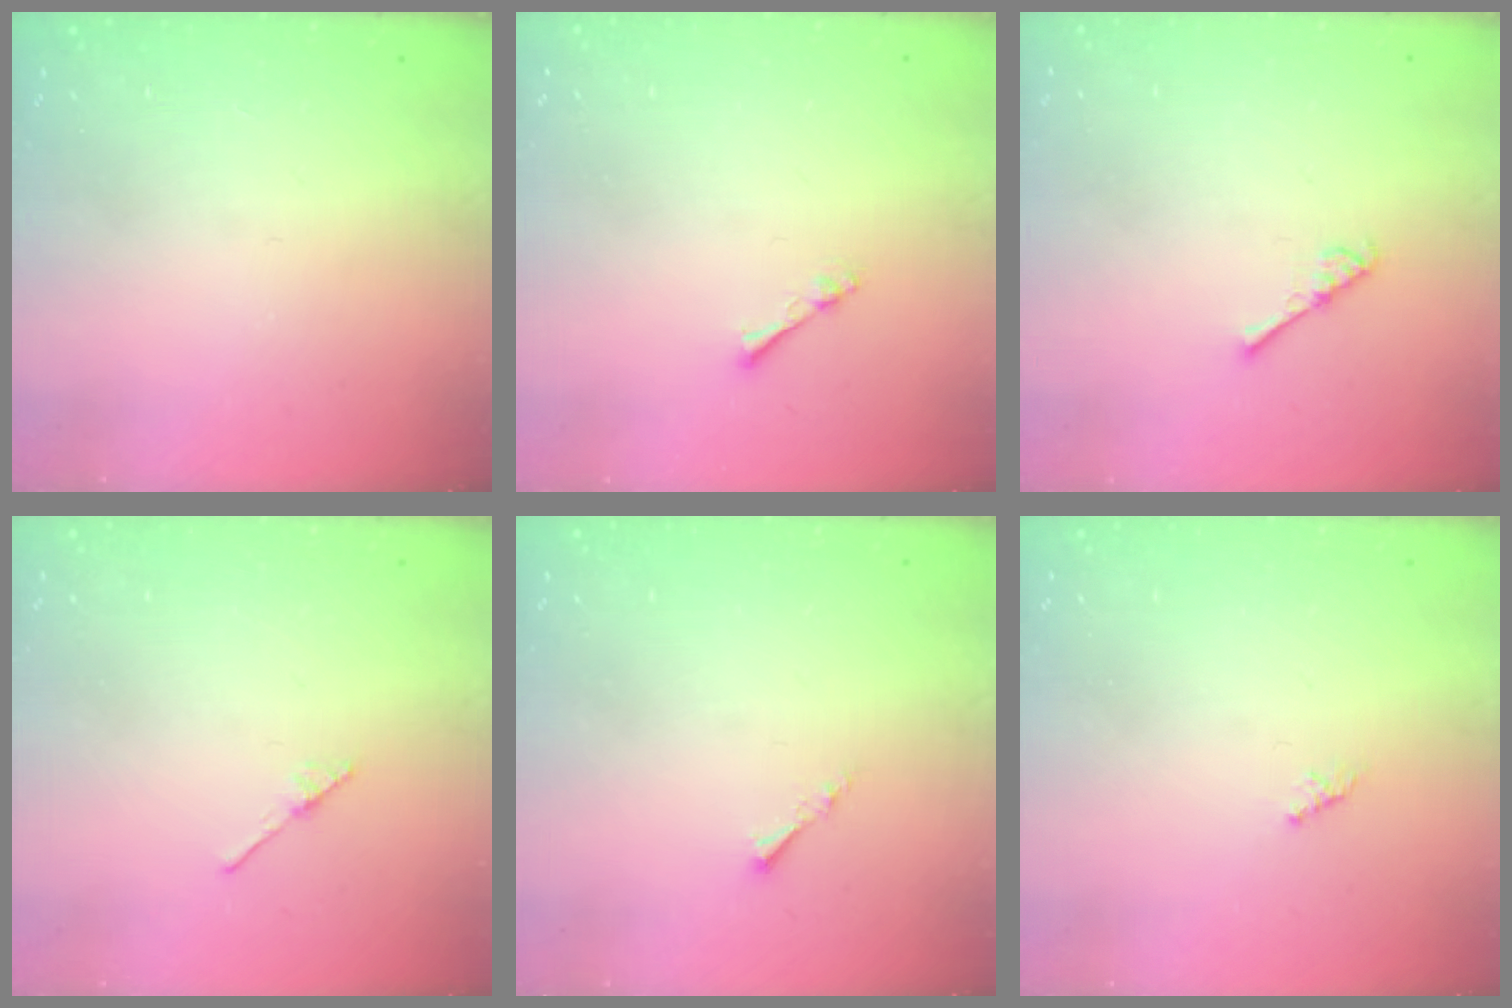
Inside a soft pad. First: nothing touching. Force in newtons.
{"total": 1.1, "press": 1.1, "slide": 0.2}
{"total": 2.6, "press": 2.6, "slide": 0.5}
{"total": 1.9, "press": 1.8, "slide": 0.3}
{"total": 1.1, "press": 1.0, "slide": 0.3}
{"total": 1.5, "press": 1.4, "slide": 0.4}